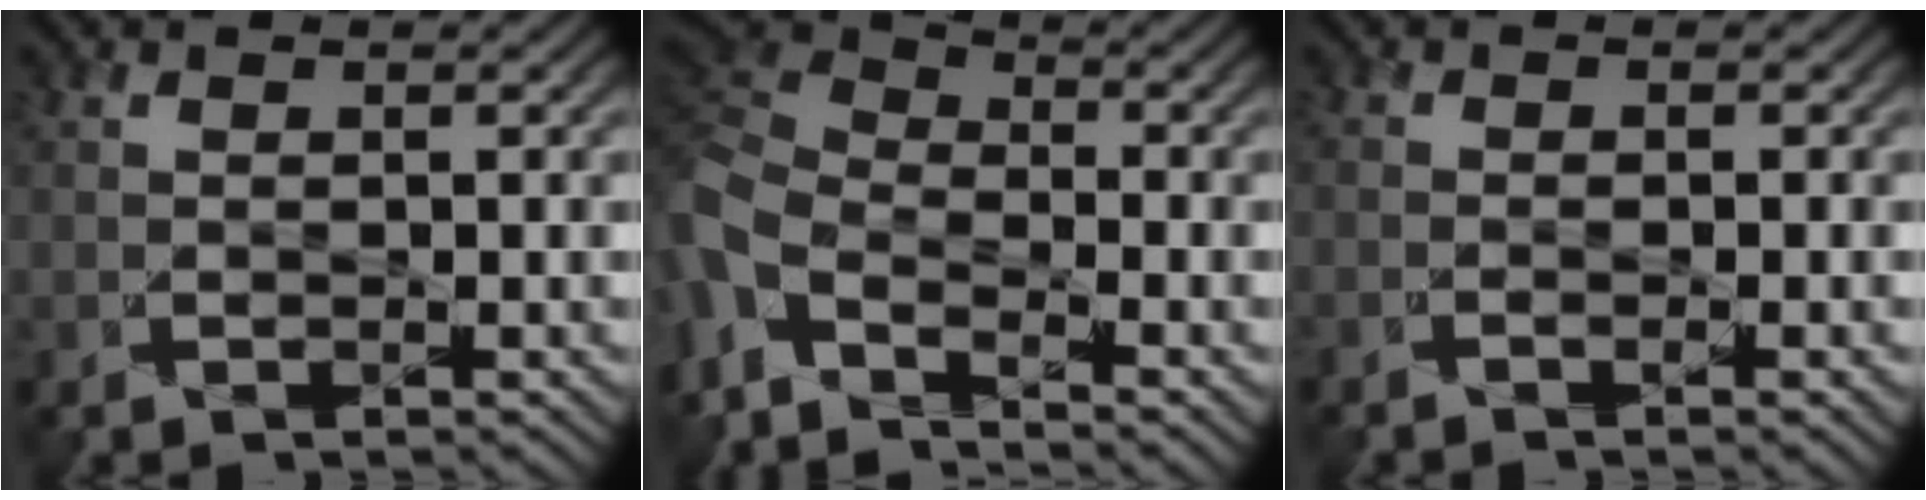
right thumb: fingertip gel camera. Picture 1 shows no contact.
{"total": 10.8, "force": [-5.5, 5.3, 7.6], "torque": [-0.209, -0.016, -0.116]}
{"total": 1.7, "force": [-0.9, 0.2, 1.4], "torque": [-0.022, 0.003, -0.024]}